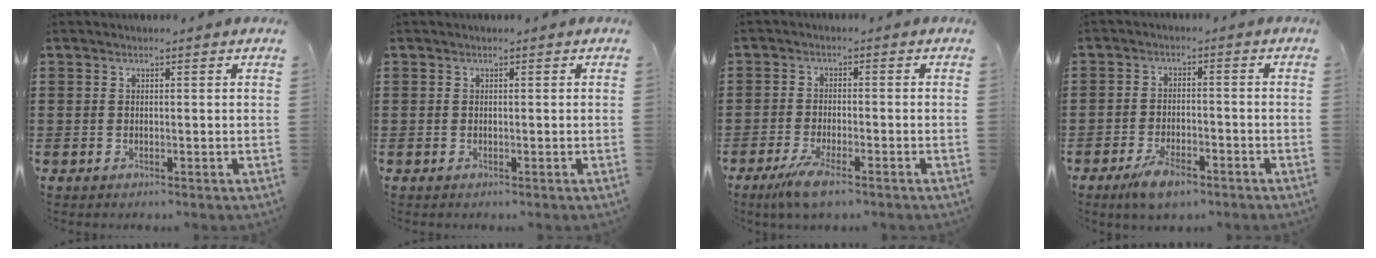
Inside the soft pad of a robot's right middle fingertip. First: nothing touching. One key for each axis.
{"total": 0.0}
{"total": 4.7, "fx": -3.2, "fy": 0.5, "fz": 3.4, "tx": -0.081, "ty": -0.014, "tz": -0.062}
{"total": 3.6, "fx": -3.1, "fy": 1.4, "fz": 1.0, "tx": -0.018, "ty": 0.012, "tz": -0.063}